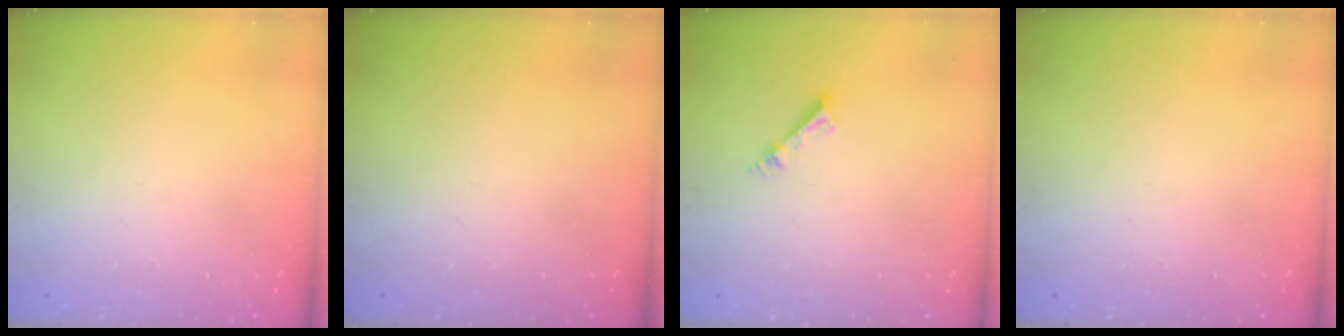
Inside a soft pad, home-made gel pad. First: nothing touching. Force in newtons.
{"total": 0.0}
{"total": 4.2, "press": 4.2, "slide": 0.2}
{"total": 0.0}